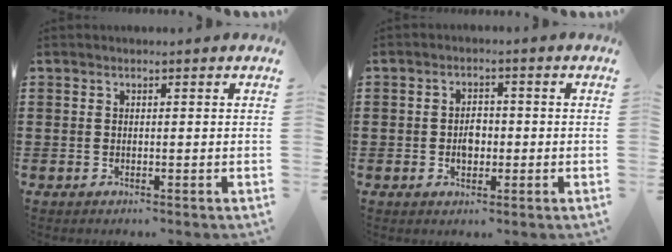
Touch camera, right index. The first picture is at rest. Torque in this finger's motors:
{"motor_torque": [2.14, 0.00, 0.10, 0.07]}